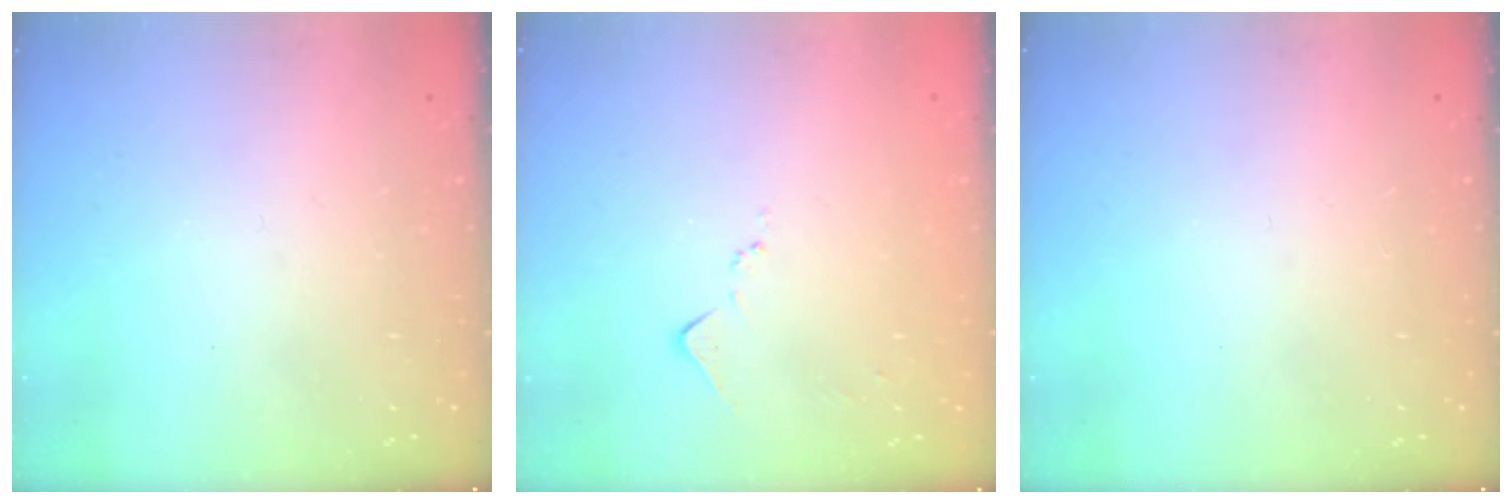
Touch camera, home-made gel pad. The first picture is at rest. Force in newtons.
{"total": 6.6, "press": 6.6, "slide": 0.7}
{"total": 0.0}